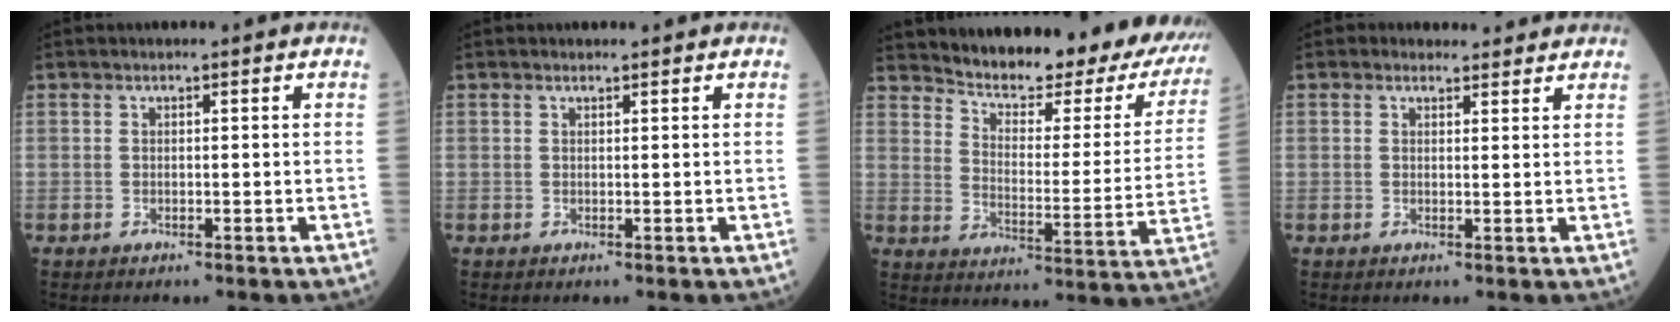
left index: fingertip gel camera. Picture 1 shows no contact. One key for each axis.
{"total": 0.9, "fx": 0.8, "fy": 0.0, "fz": 0.2, "tx": -0.012, "ty": 0.002, "tz": 0.011}
{"total": 23.4, "fx": 21.1, "fy": 5.1, "fz": 8.8, "tx": -0.117, "ty": -0.059, "tz": 0.258}
{"total": 3.0, "fx": 2.7, "fy": 1.2, "fz": 0.1, "tx": -0.003, "ty": 0.007, "tz": 0.029}